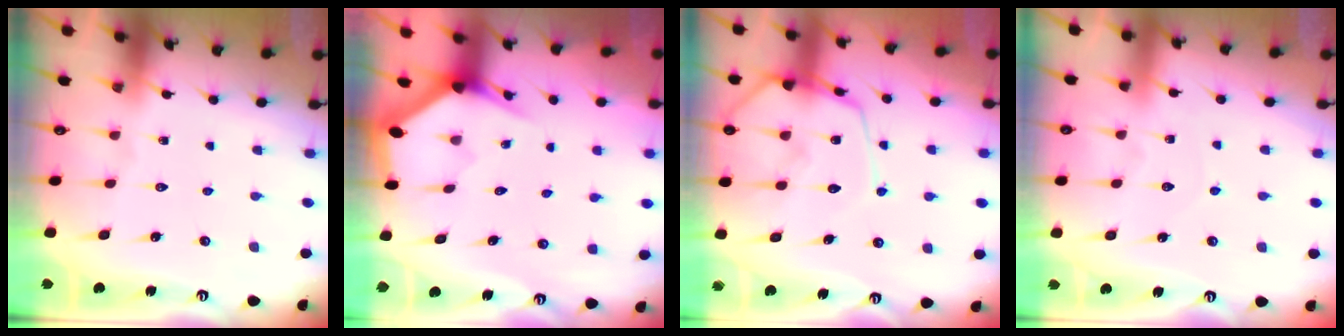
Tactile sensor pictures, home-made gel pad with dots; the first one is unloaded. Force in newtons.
{"total": 3.0, "press": 3.0, "slide": 0.1}
{"total": 11.9, "press": 11.9, "slide": 1.0}
{"total": 3.5, "press": 3.5, "slide": 0.3}